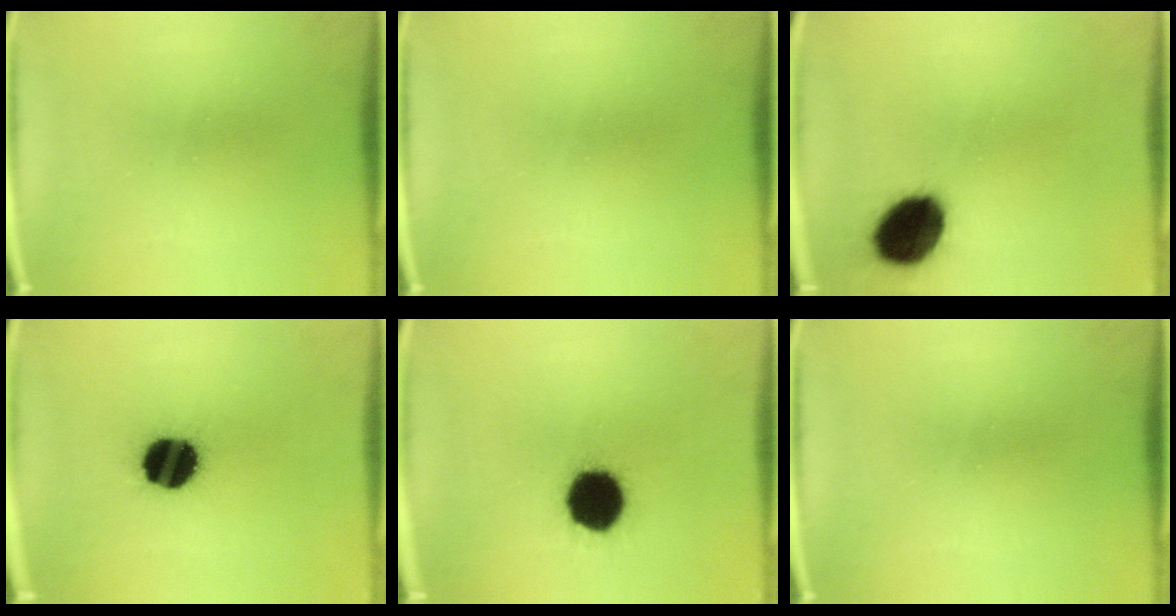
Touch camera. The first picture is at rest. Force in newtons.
{"total": 0.0}
{"total": 13.8}
{"total": 14.6}
{"total": 16.3}
{"total": 0.0}